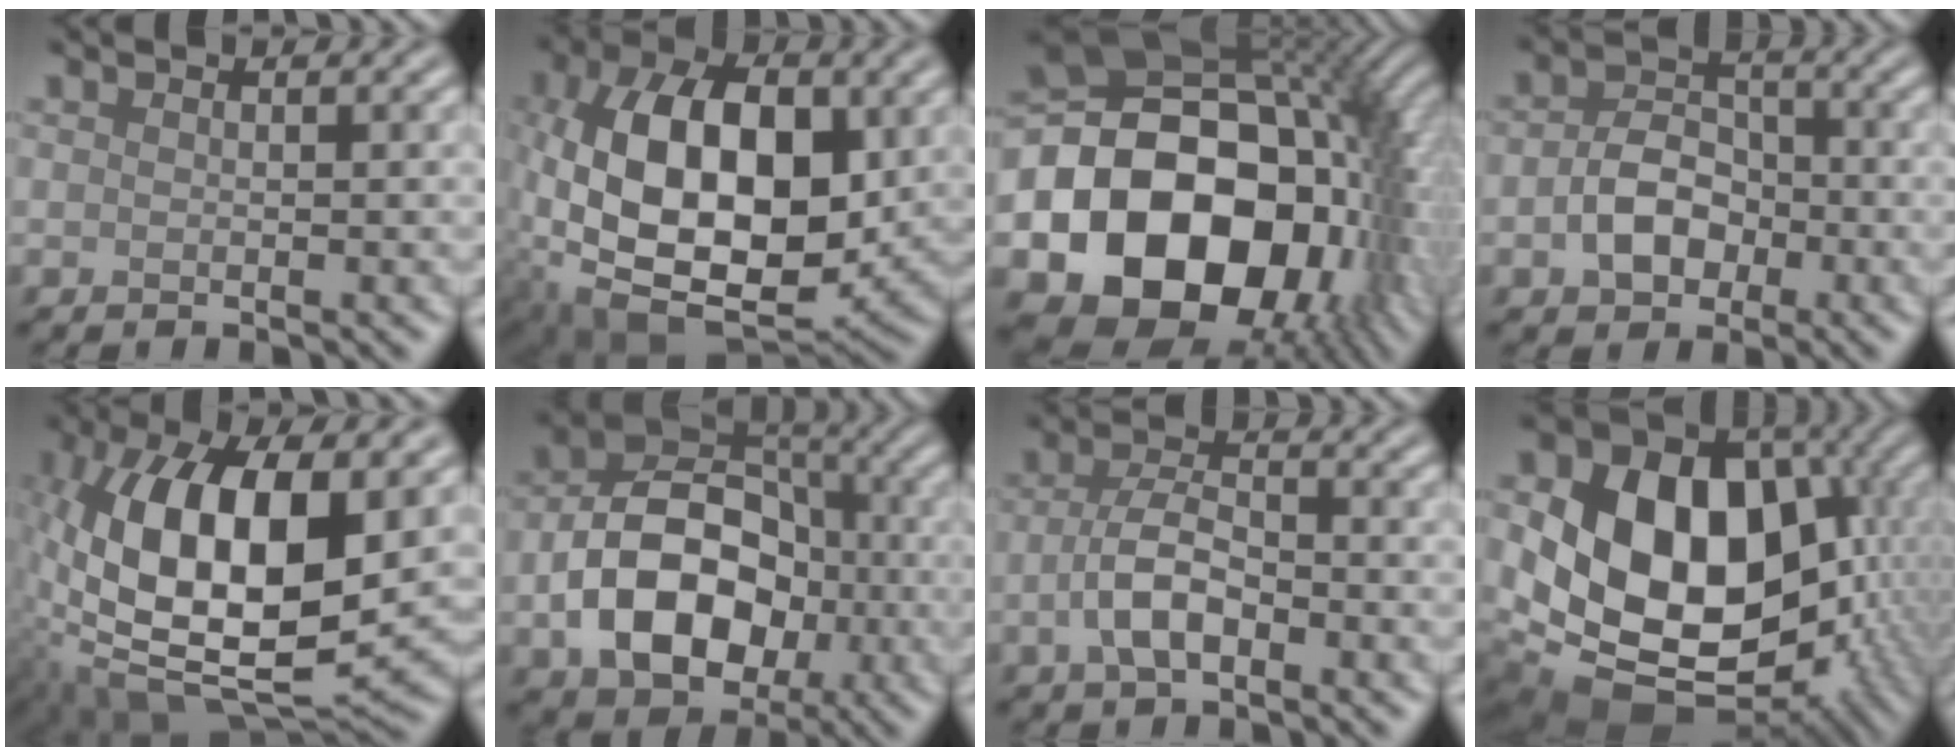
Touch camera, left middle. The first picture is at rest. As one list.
[{"total": 14.1, "force": [0.4, 8.3, 11.4], "torque": [-0.208, 0.000, 0.007]}, {"total": 20.7, "force": [-4.3, 15.0, 13.6], "torque": [-0.251, -0.034, -0.053]}, {"total": 4.4, "force": [-1.3, 3.3, 2.7], "torque": [-0.046, 0.003, -0.026]}, {"total": 14.4, "force": [0.0, 6.4, 12.9], "torque": [-0.234, -0.004, -0.006]}, {"total": 10.8, "force": [-2.4, 7.7, 7.1], "torque": [-0.127, 0.000, -0.043]}, {"total": 4.1, "force": [-1.5, 2.0, 3.3], "torque": [-0.064, 0.005, -0.035]}, {"total": 18.0, "force": [-0.9, 13.4, 12.0], "torque": [-0.186, -0.019, 0.003]}]